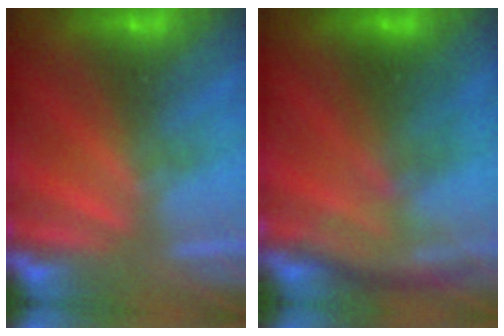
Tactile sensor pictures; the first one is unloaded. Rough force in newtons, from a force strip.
{"total": 2.8}